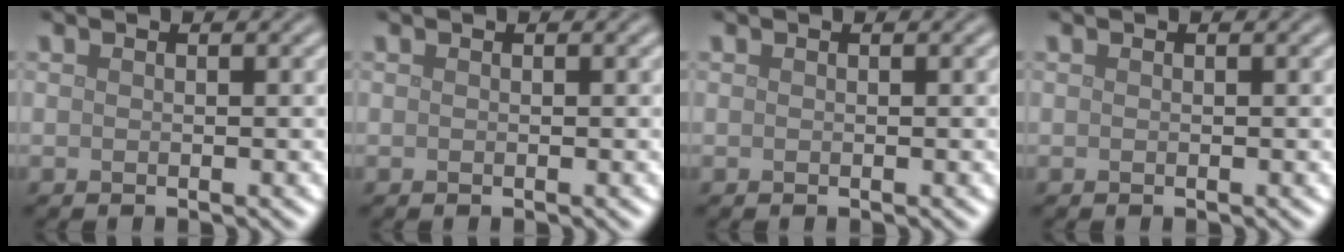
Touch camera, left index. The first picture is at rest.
{"total": 0.0}
{"total": 0.0}
{"total": 0.0}